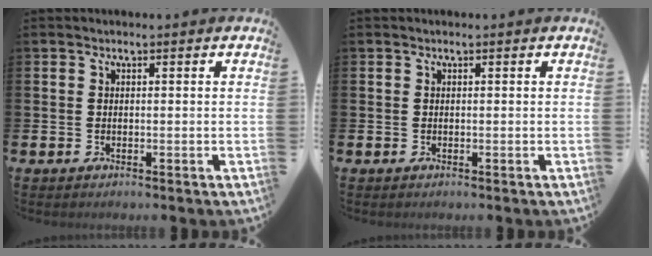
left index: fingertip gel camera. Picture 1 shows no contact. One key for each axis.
{"total": 0.0}